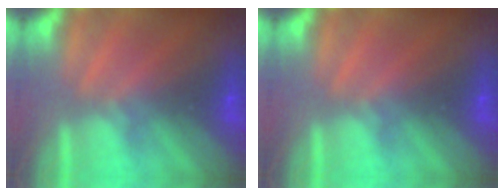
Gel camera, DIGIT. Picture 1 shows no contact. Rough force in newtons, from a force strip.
{"total": 0.0}